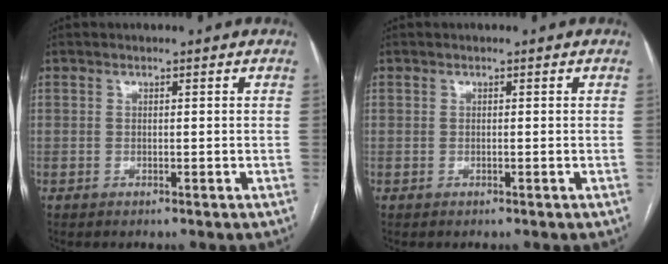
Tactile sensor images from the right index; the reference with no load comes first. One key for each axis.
{"total": 0.0}